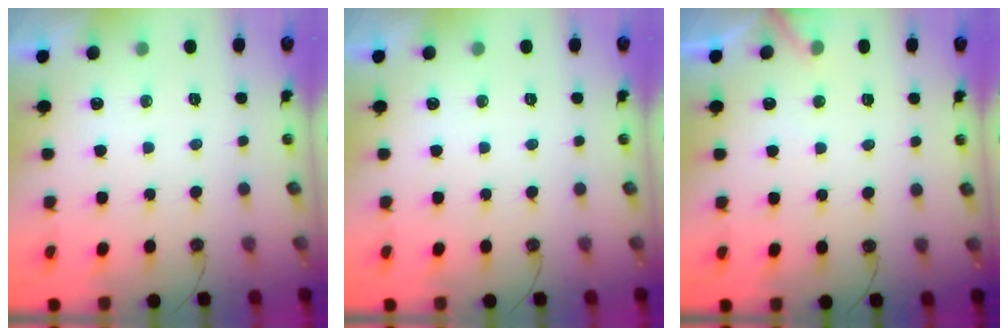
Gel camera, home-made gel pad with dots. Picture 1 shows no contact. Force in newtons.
{"total": 0.0}
{"total": 5.3, "press": 5.3, "slide": 0.3}